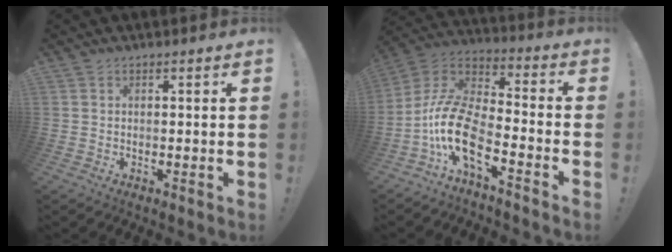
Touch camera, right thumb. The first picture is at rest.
{"total": 16.6, "force": [-7.6, 7.0, 12.9], "torque": [-0.277, 0.027, -0.136]}